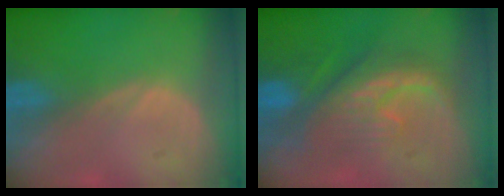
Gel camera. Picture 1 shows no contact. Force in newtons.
{"total": 8.3, "press": 8.2, "slide": 1.3}